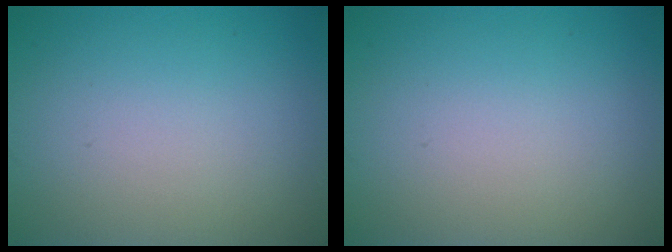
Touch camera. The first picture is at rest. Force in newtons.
{"total": 0.0}